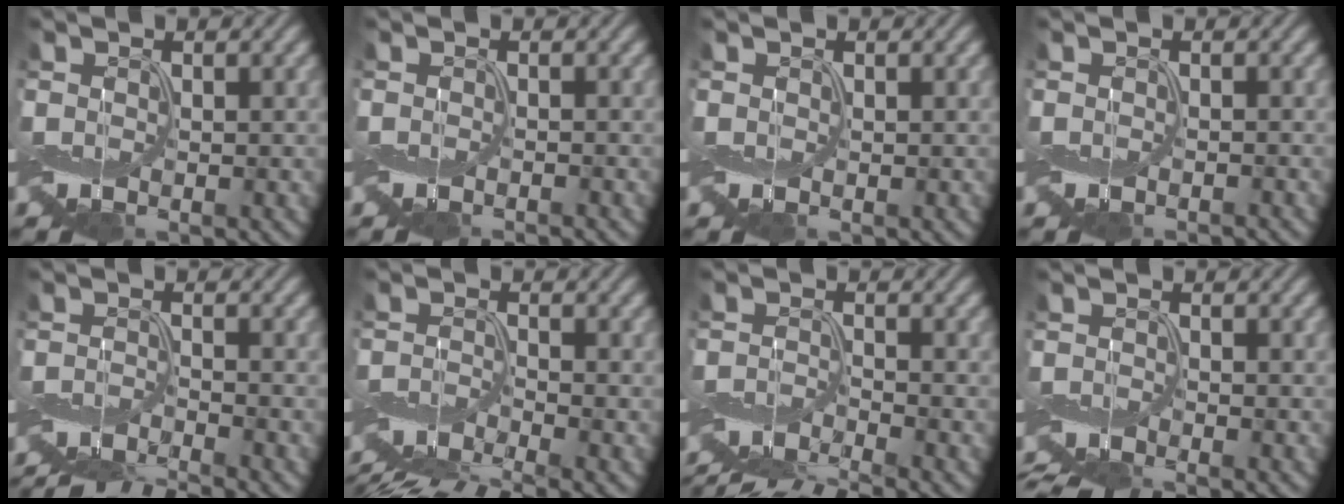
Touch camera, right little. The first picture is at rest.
{"total": 1.4, "force": [-1.3, 0.0, 0.6], "torque": [-0.003, -0.007, -0.024]}
{"total": 0.0}
{"total": 0.8, "force": [-0.8, 0.1, 0.4], "torque": [-0.003, -0.006, -0.013]}
{"total": 4.9, "force": [-4.7, 0.1, 1.5], "torque": [-0.016, -0.010, -0.096]}
{"total": 6.1, "force": [-5.7, 0.5, 2.3], "torque": [-0.035, -0.012, -0.113]}
{"total": 5.5, "force": [-5.1, 0.2, 1.8], "torque": [-0.020, -0.009, -0.104]}
{"total": 3.3, "force": [-2.8, 0.4, 1.7], "torque": [-0.031, -0.012, -0.061]}